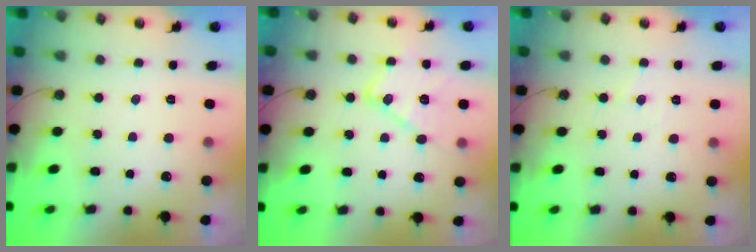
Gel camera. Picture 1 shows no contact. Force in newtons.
{"total": 13.5, "press": 13.4, "slide": 1.2}
{"total": 4.1, "press": 4.0, "slide": 0.8}